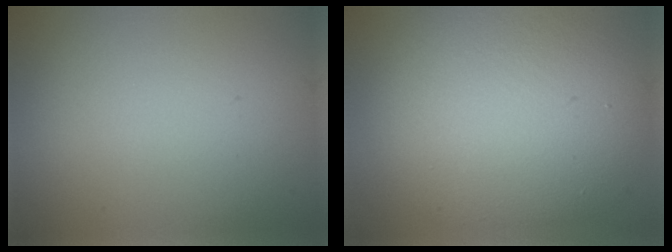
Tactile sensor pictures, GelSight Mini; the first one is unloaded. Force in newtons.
{"total": 10.8, "press": 10.8, "slide": 1.0}